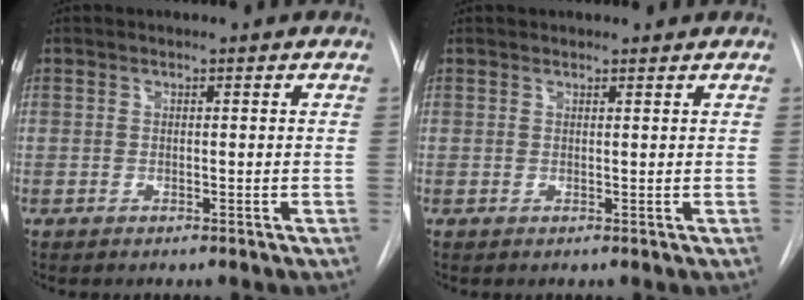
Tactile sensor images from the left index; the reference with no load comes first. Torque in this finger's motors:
{"motor_torque": [0.23, -0.20, -0.21, 0.00]}